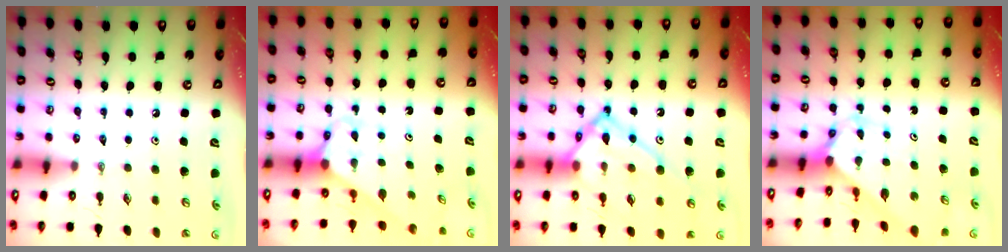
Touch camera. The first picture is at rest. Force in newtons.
{"total": 2.8, "press": 2.8, "slide": 0.2}
{"total": 18.3, "press": 18.2, "slide": 2.0}
{"total": 2.5, "press": 2.5, "slide": 0.2}